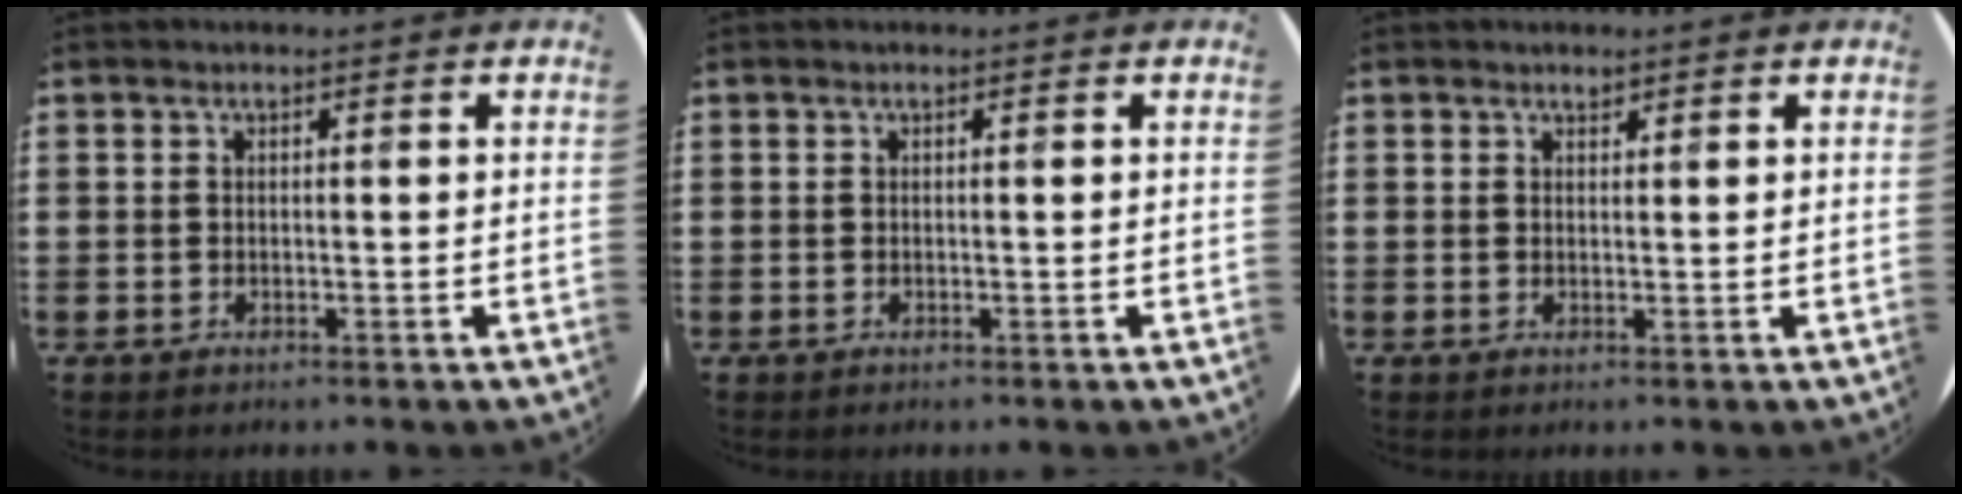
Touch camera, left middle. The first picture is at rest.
{"total": 0.0}
{"total": 0.8, "force": [0.7, 0.2, 0.1], "torque": [0.006, -0.001, 0.012]}